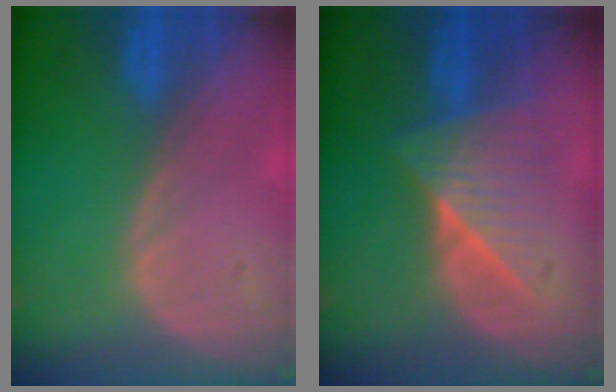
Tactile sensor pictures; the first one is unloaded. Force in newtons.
{"total": 6.5, "press": 6.4, "slide": 1.0}